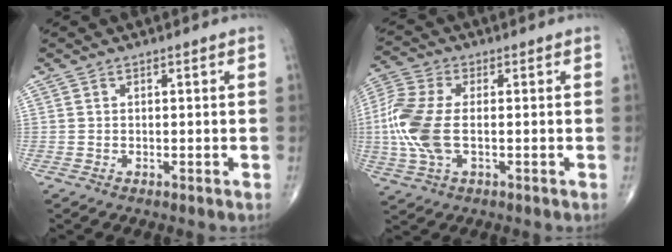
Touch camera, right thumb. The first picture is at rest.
{"total": 12.2, "force": [-1.1, 6.5, 10.3], "torque": [-0.256, 0.007, -0.022]}